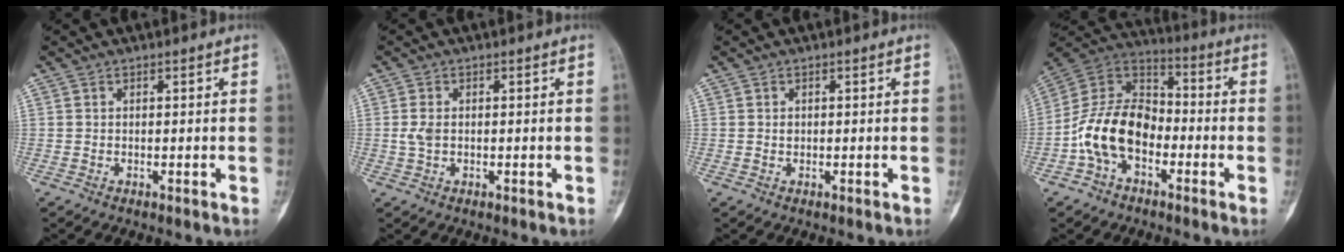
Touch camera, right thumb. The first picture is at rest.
{"total": 2.5, "force": [-0.1, 1.6, 2.0], "torque": [-0.049, 0.002, -0.004]}
{"total": 0.9, "force": [0.0, 0.7, 0.6], "torque": [-0.010, 0.001, 0.000]}
{"total": 14.9, "force": [-4.6, 9.8, 10.3], "torque": [-0.181, 0.057, -0.095]}